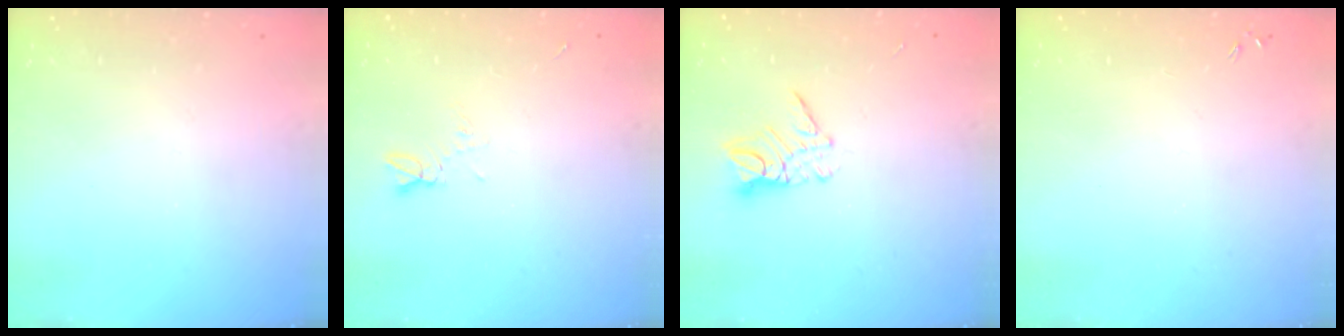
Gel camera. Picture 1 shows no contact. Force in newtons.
{"total": 5.0, "press": 4.9, "slide": 0.7}
{"total": 9.0, "press": 9.0, "slide": 0.8}
{"total": 0.0}